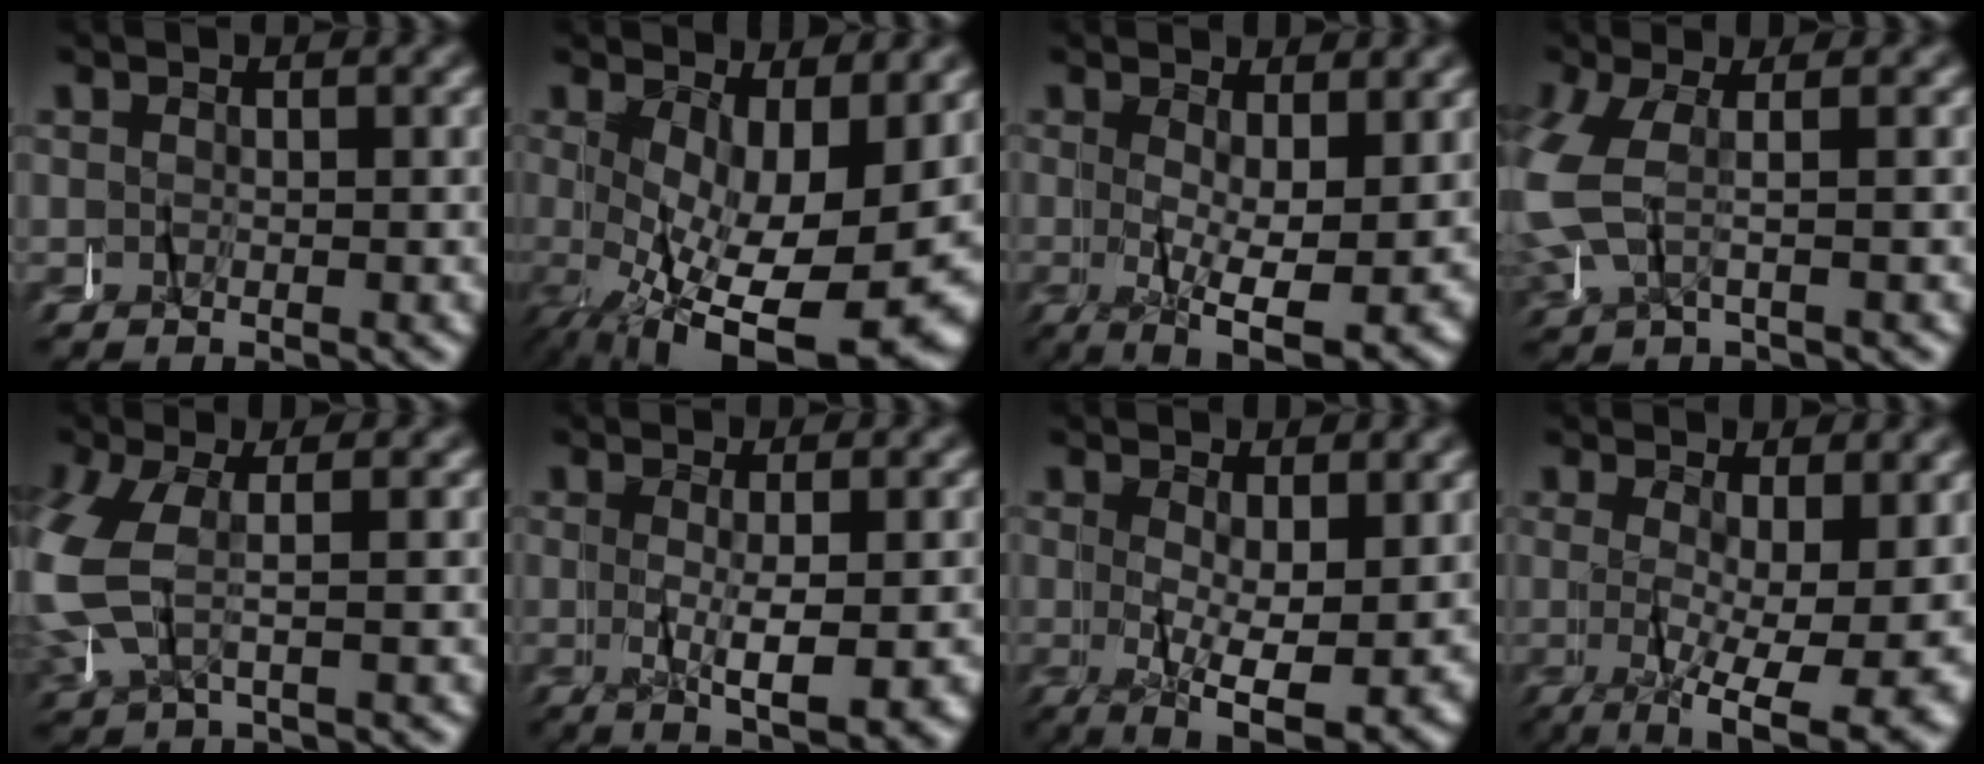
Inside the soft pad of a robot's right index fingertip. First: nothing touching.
{"total": 12.3, "force": [-4.2, 4.4, 10.7], "torque": [-0.164, -0.052, -0.036]}
{"total": 7.2, "force": [-1.2, 2.6, 6.6], "torque": [-0.096, -0.026, -0.011]}
{"total": 3.5, "force": [-0.2, 2.0, 2.8], "torque": [-0.096, 0.000, -0.002]}
{"total": 4.7, "force": [-0.2, 2.9, 3.7], "torque": [-0.118, -0.002, -0.001]}
{"total": 4.8, "force": [-1.1, 0.5, 4.6], "torque": [-0.073, -0.004, -0.014]}
{"total": 7.1, "force": [-1.2, 2.7, 6.5], "torque": [-0.093, -0.025, -0.012]}
{"total": 7.2, "force": [-2.3, 1.8, 6.5], "torque": [-0.089, -0.025, -0.030]}